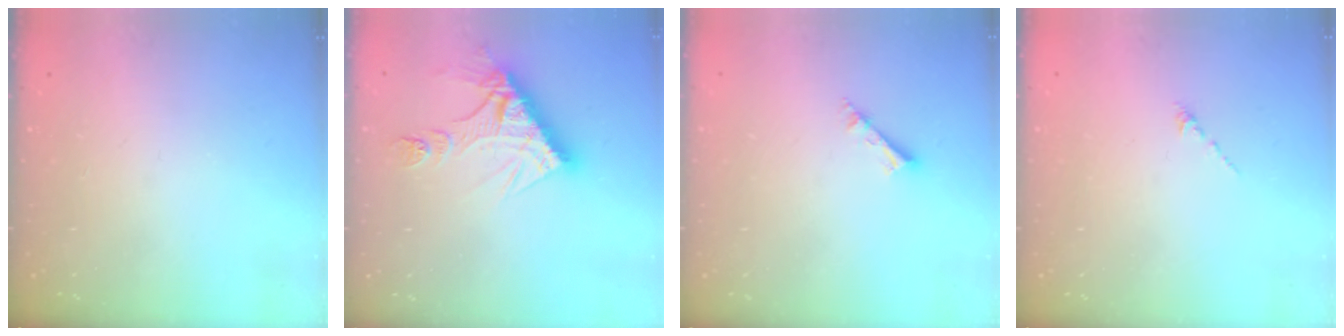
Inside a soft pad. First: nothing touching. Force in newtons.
{"total": 13.5, "press": 13.4, "slide": 1.2}
{"total": 2.3, "press": 2.3, "slide": 0.1}
{"total": 0.0}